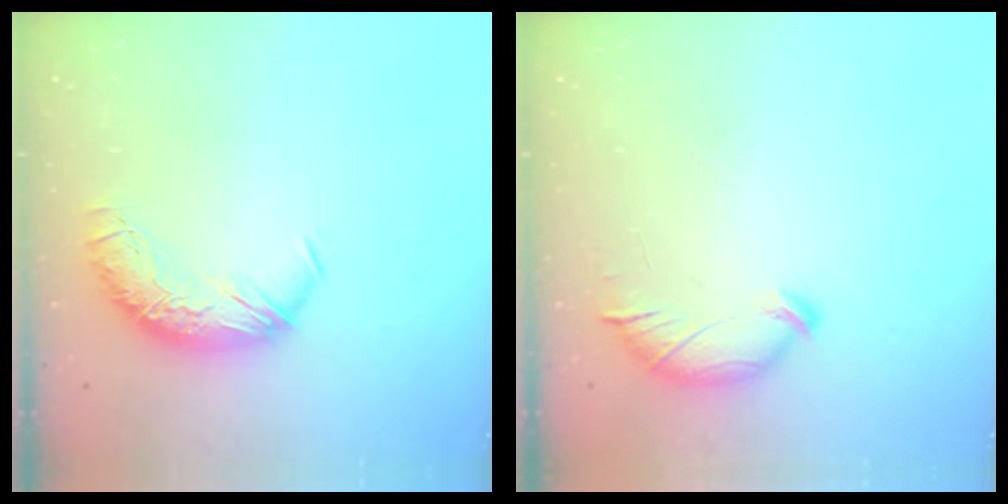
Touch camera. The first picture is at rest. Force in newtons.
{"total": 6.7, "press": 6.7, "slide": 0.2}